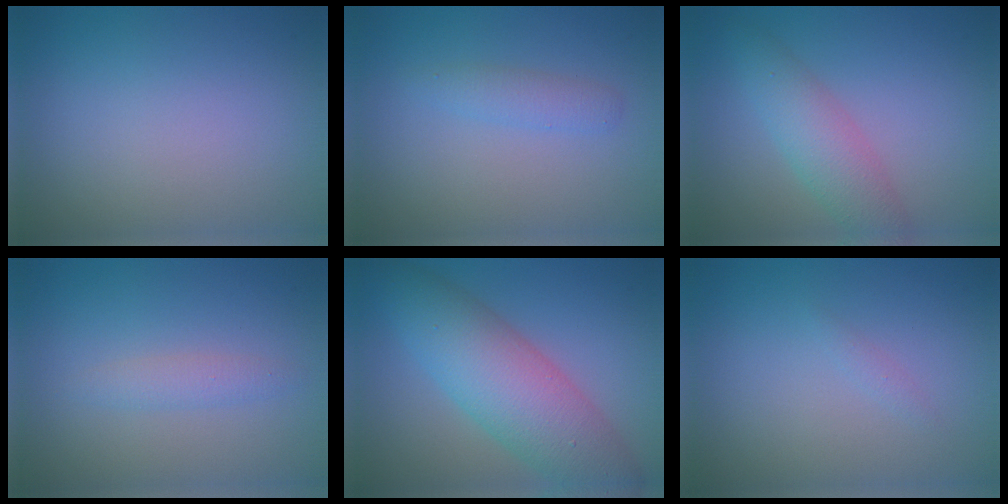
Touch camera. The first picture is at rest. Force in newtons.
{"total": 1.4, "press": 1.4, "slide": 0.1}
{"total": 3.7, "press": 3.7, "slide": 0.2}
{"total": 1.3, "press": 1.3, "slide": 0.1}
{"total": 8.0, "press": 8.0, "slide": 0.0}
{"total": 0.5, "press": 0.5, "slide": 0.0}